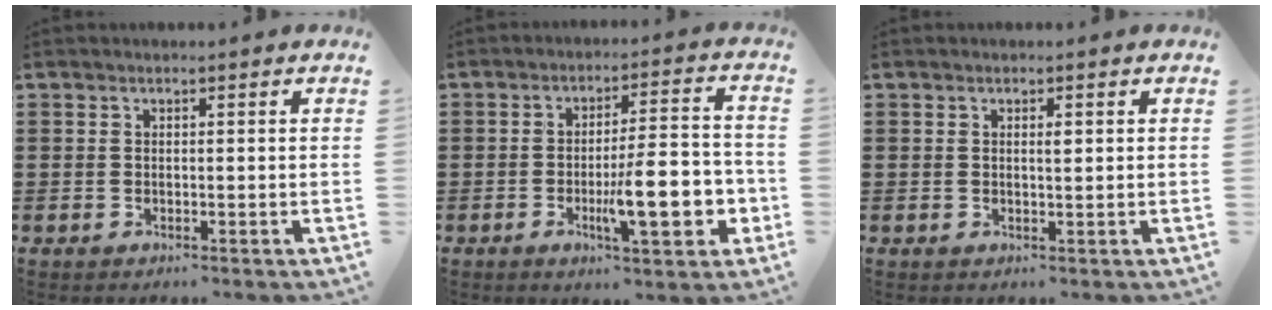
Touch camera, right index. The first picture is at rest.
{"total": 12.4, "force": [-3.3, 3.4, 11.4], "torque": [-0.169, -0.008, -0.054]}
{"total": 1.3, "force": [0.3, 0.4, 1.2], "torque": [-0.023, 0.005, 0.004]}